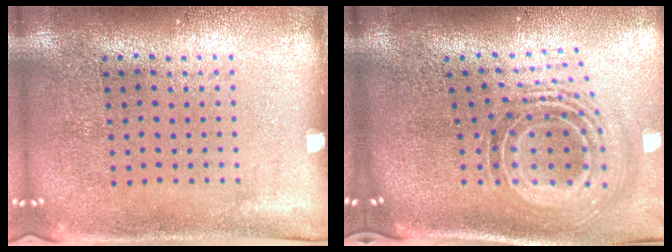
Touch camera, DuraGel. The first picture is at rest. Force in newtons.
{"total": 1.8, "press": 1.3, "slide": 1.2}